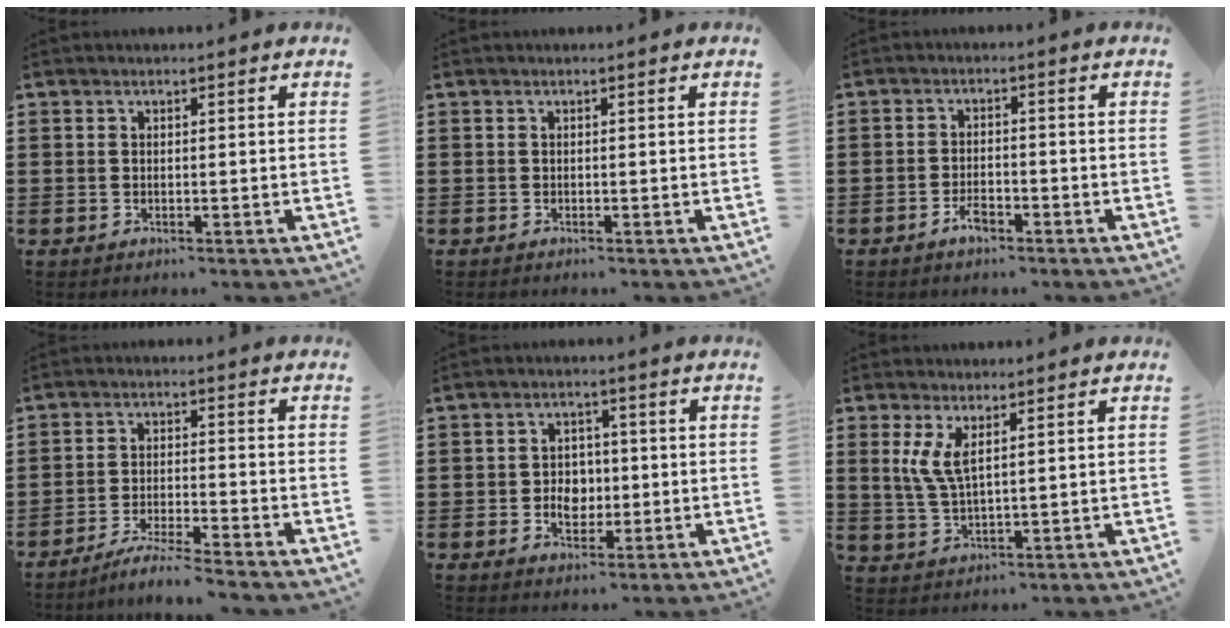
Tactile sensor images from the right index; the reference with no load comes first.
{"total": 0.0}
{"total": 3.1, "force": [-2.0, 1.1, 2.1], "torque": [-0.044, 0.000, -0.038]}
{"total": 4.4, "force": [-4.2, -0.7, 1.2], "torque": [-0.027, -0.009, -0.085]}
{"total": 4.1, "force": [-0.7, 3.3, 2.3], "torque": [-0.036, -0.001, -0.019]}
{"total": 4.9, "force": [2.0, 1.7, 4.1], "torque": [-0.104, -0.004, 0.032]}